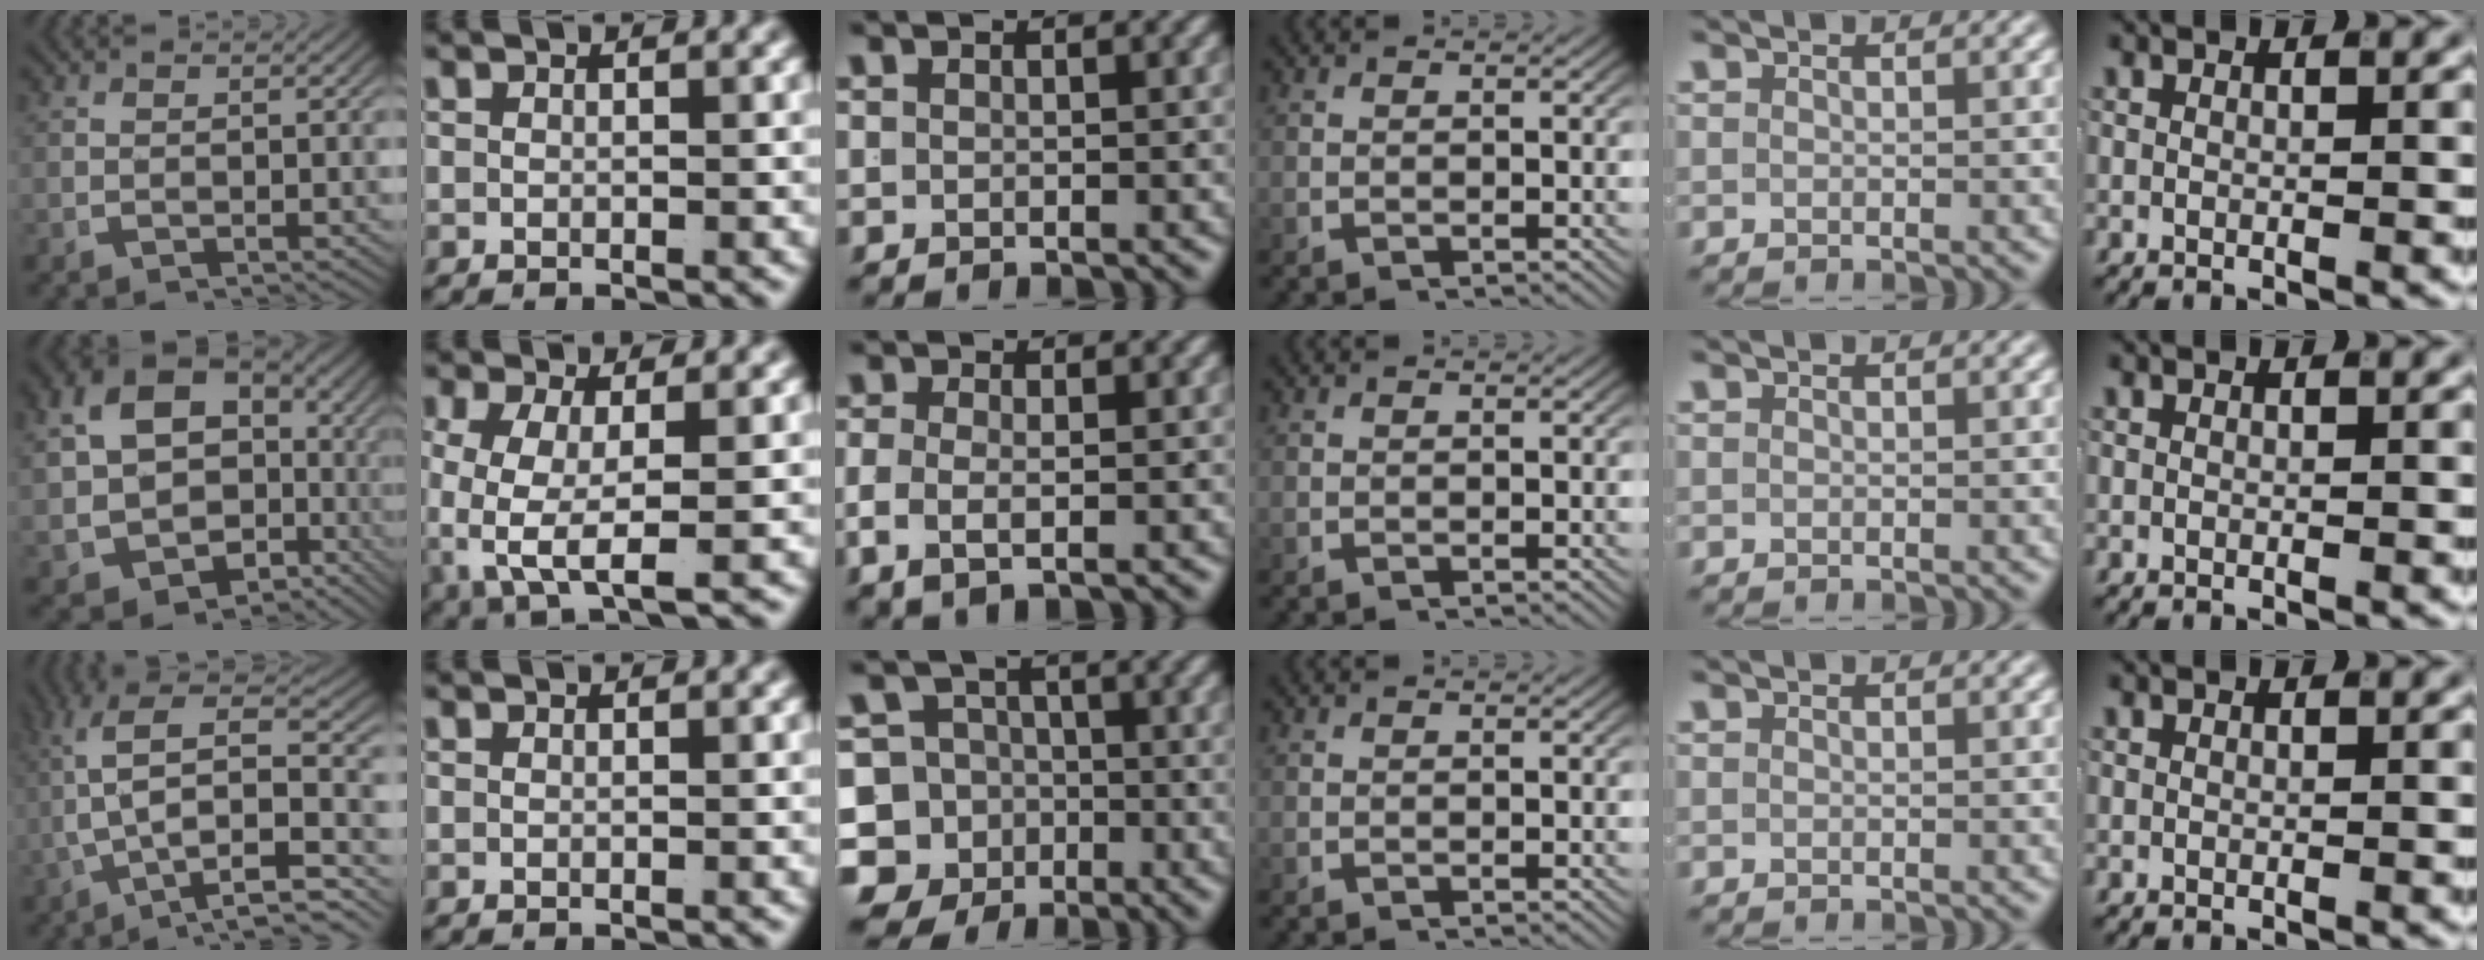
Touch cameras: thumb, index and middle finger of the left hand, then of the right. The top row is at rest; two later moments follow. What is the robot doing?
{"motion": "lift_and_place", "object": "shirt"}